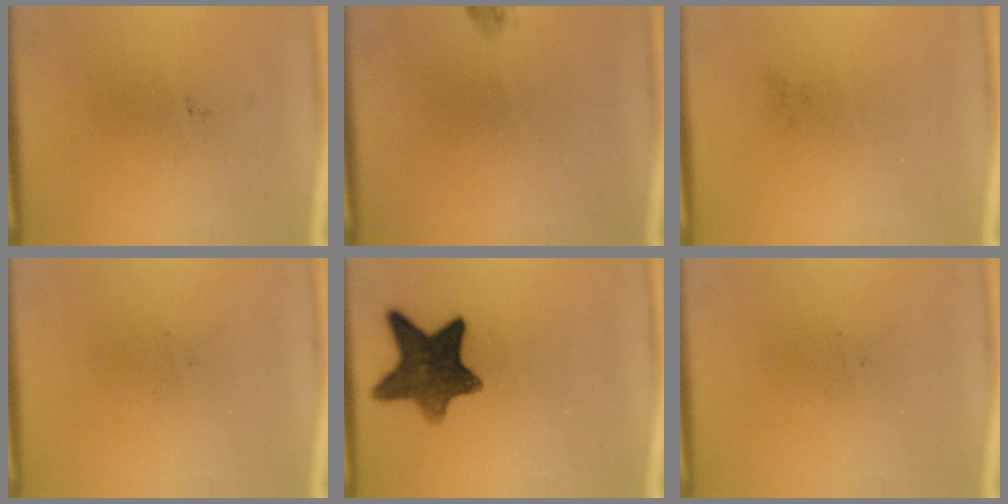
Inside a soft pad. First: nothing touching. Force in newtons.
{"total": 0.8}
{"total": 0.0}
{"total": 0.0}
{"total": 11.1}
{"total": 0.0}